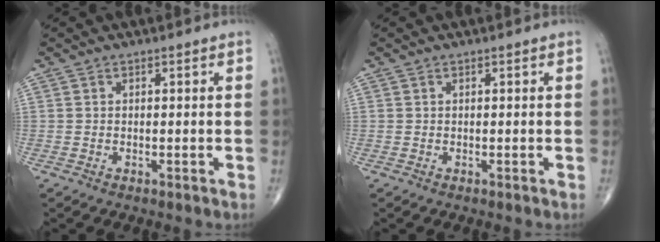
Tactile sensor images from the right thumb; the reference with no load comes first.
{"total": 0.0}